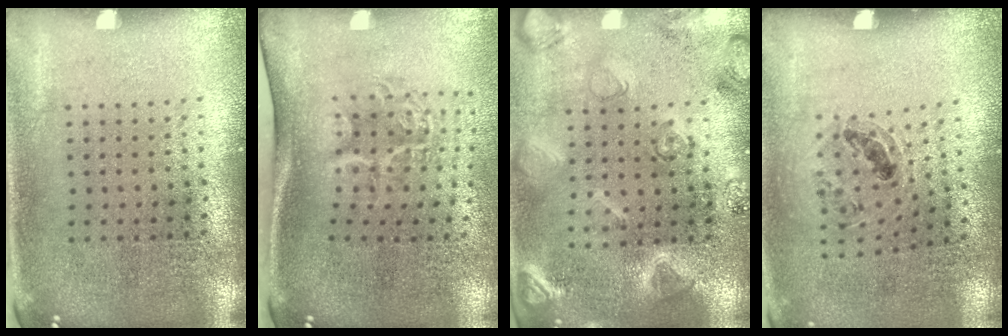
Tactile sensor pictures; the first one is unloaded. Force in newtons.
{"total": 2.0, "press": 1.3, "slide": 1.5}
{"total": 2.5, "press": 2.5, "slide": 0.1}
{"total": 1.0, "press": 0.8, "slide": 0.5}